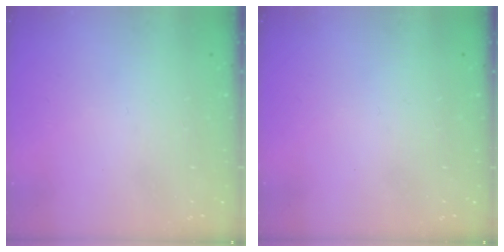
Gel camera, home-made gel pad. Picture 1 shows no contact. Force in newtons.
{"total": 0.0}